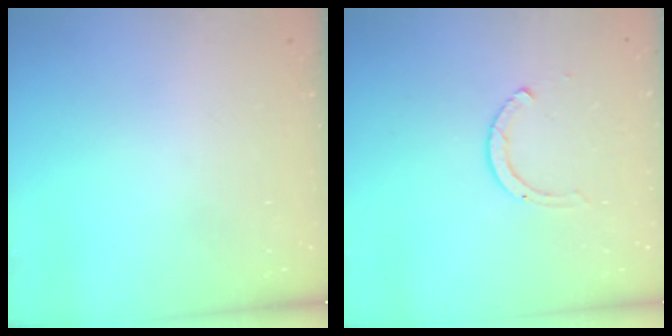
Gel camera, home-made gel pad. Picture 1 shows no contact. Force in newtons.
{"total": 2.6, "press": 2.6, "slide": 0.3}